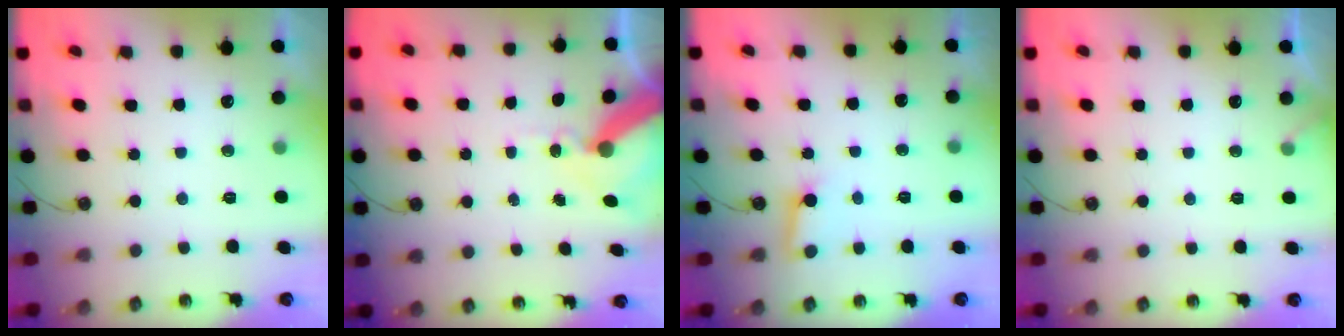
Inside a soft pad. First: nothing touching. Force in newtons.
{"total": 11.2, "press": 11.1, "slide": 1.4}
{"total": 3.0, "press": 3.0, "slide": 0.2}
{"total": 2.4, "press": 2.4, "slide": 0.2}